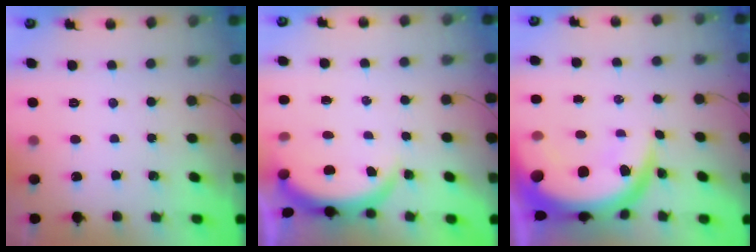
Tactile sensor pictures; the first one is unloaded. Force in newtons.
{"total": 3.9, "press": 3.9, "slide": 0.2}
{"total": 16.1, "press": 16.1, "slide": 1.5}